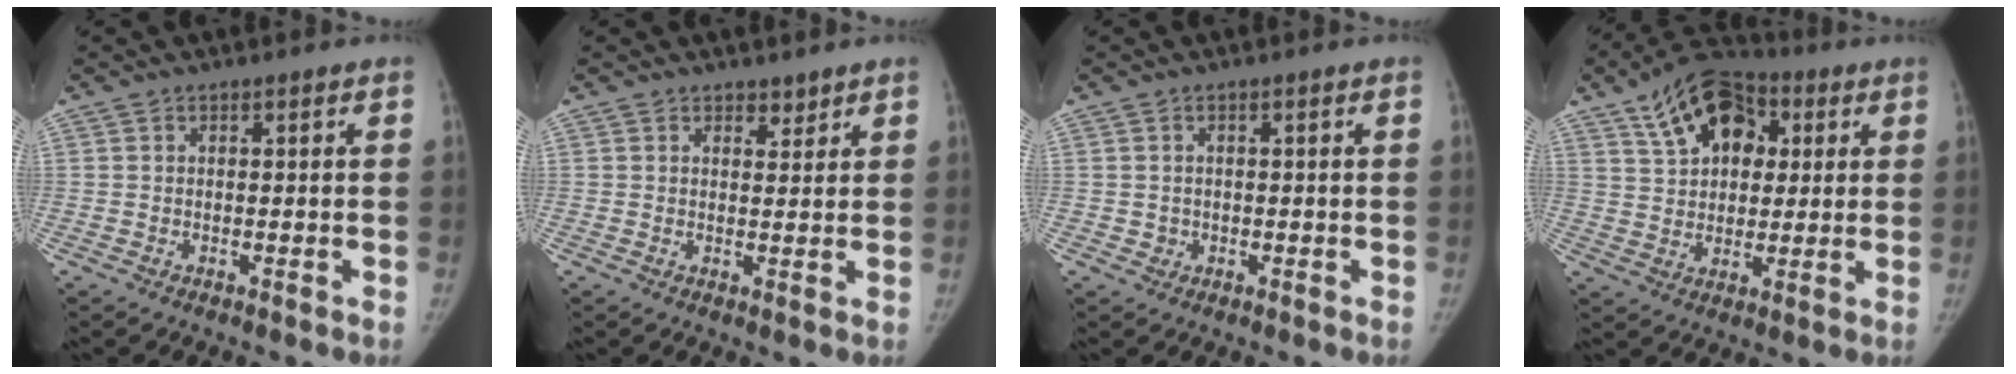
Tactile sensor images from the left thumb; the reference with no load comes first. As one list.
[{"total": 2.0, "force": [1.6, 1.1, 0.4], "torque": [0.011, -0.011, 0.020]}, {"total": 1.3, "force": [-0.3, 1.3, 0.2], "torque": [0.000, 0.004, 0.000]}, {"total": 15.3, "force": [6.1, 9.9, 9.9], "torque": [-0.125, 0.003, 0.099]}]